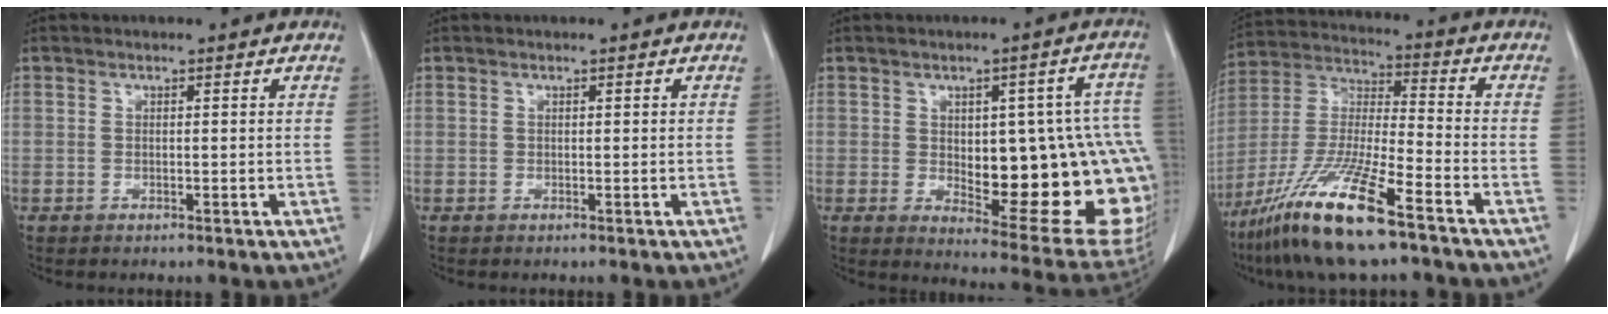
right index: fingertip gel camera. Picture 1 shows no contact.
{"total": 0.0}
{"total": 22.9, "force": [-1.8, 7.6, 21.5], "torque": [-0.194, 0.023, 0.006]}
{"total": 16.9, "force": [-10.8, 1.4, 12.9], "torque": [-0.286, -0.037, -0.205]}